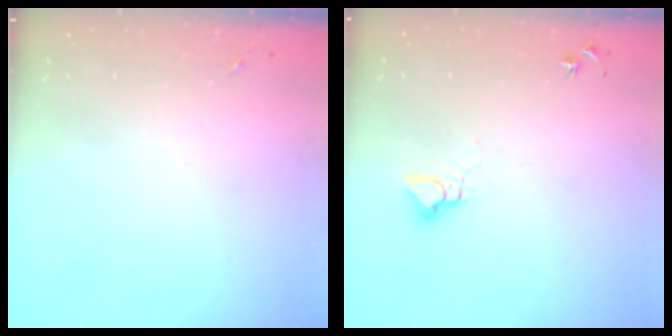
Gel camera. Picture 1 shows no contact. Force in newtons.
{"total": 4.4, "press": 4.3, "slide": 0.4}